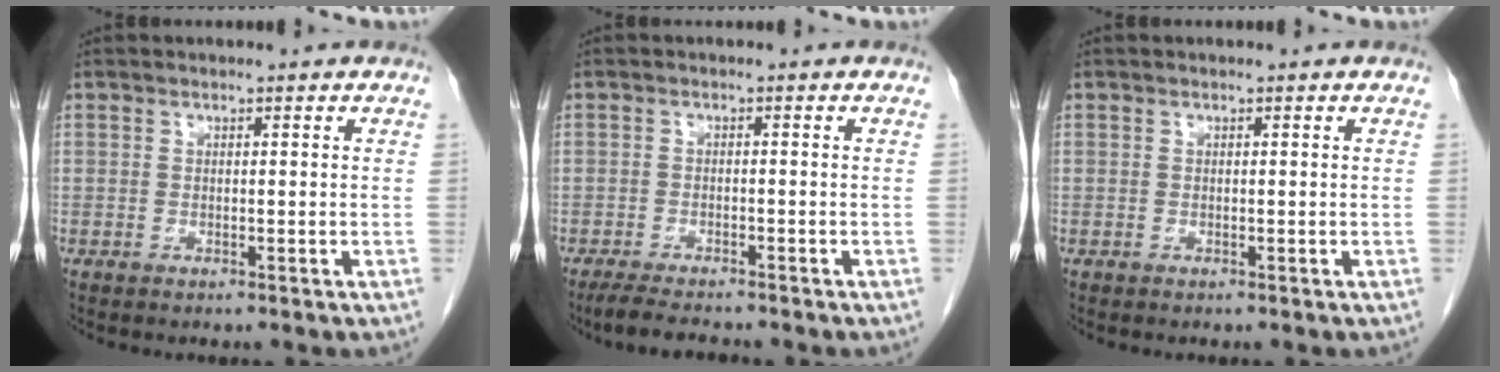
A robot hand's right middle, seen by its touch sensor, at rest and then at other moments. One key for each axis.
{"total": 4.3, "fx": -3.8, "fy": 0.4, "fz": 1.9, "tx": -0.038, "ty": -0.015, "tz": -0.065}
{"total": 0.0}